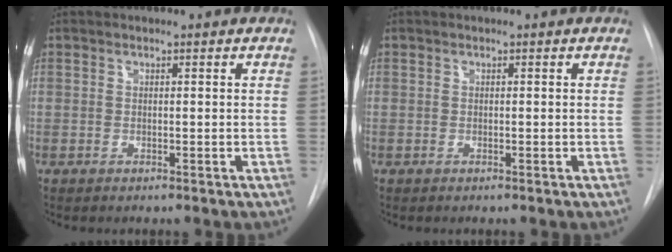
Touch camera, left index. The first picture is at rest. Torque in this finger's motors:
{"motor_torque": [0.00, 0.00, -0.01, 0.00]}